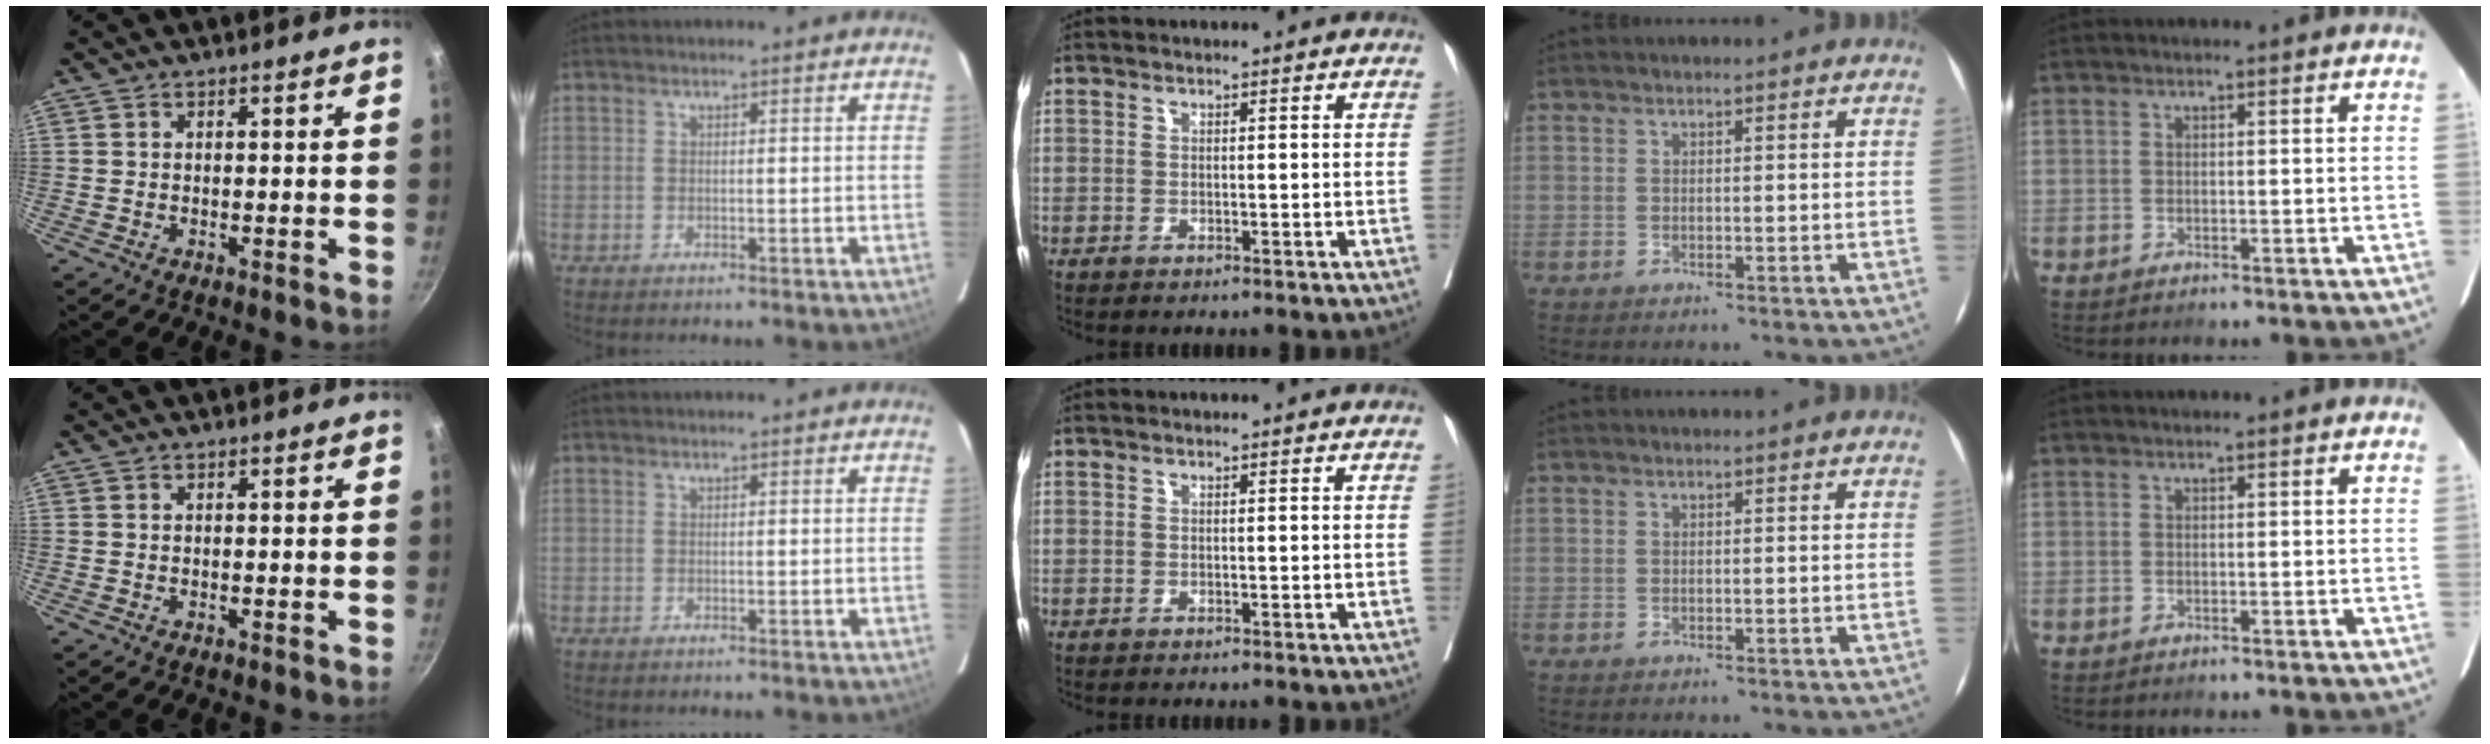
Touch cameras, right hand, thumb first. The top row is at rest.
{}